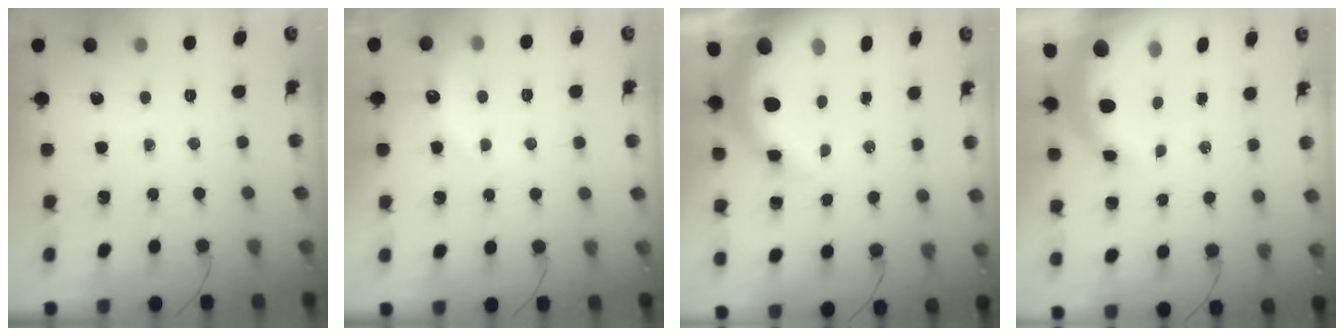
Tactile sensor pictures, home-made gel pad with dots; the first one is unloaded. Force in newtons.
{"total": 5.5, "press": 5.4, "slide": 1.0}
{"total": 12.2, "press": 11.9, "slide": 2.8}
{"total": 10.0, "press": 9.9, "slide": 1.8}